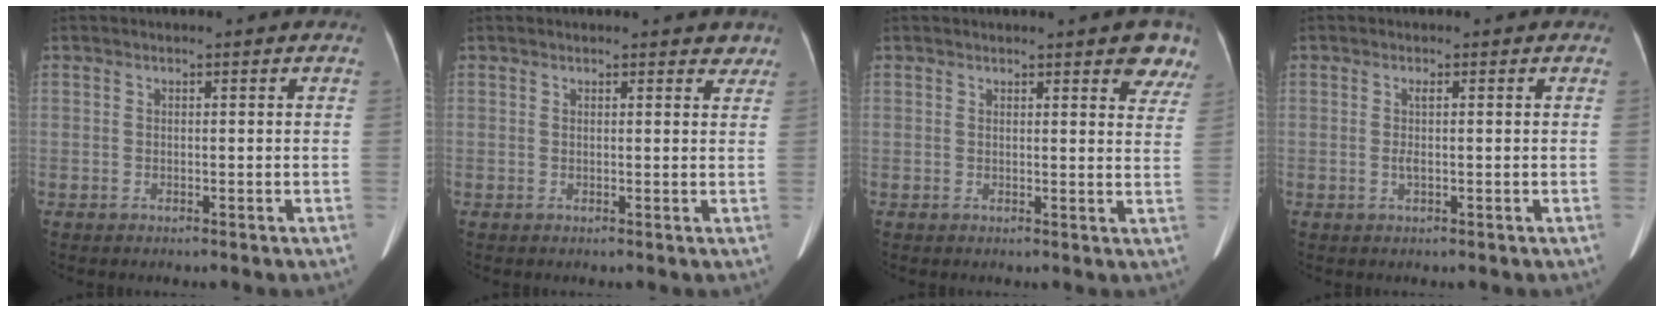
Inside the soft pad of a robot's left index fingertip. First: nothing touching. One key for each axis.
{"total": 3.1, "fx": 2.7, "fy": 1.3, "fz": 0.7, "tx": 0.011, "ty": -0.004, "tz": 0.018}
{"total": 5.8, "fx": 4.6, "fy": 1.5, "fz": 3.2, "tx": -0.016, "ty": -0.010, "tz": 0.036}
{"total": 1.4, "fx": 0.0, "fy": 0.2, "fz": 1.4, "tx": -0.032, "ty": 0.000, "tz": 0.002}